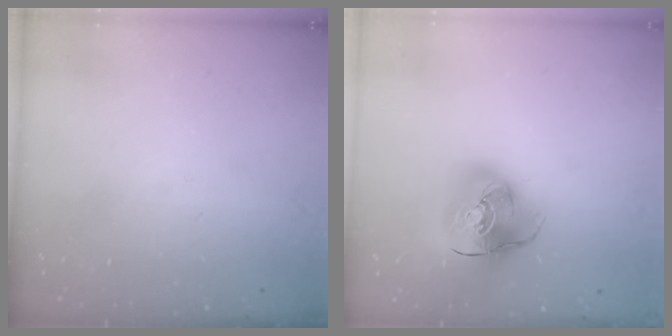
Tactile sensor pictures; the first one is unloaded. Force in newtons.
{"total": 15.3, "press": 15.2, "slide": 2.2}